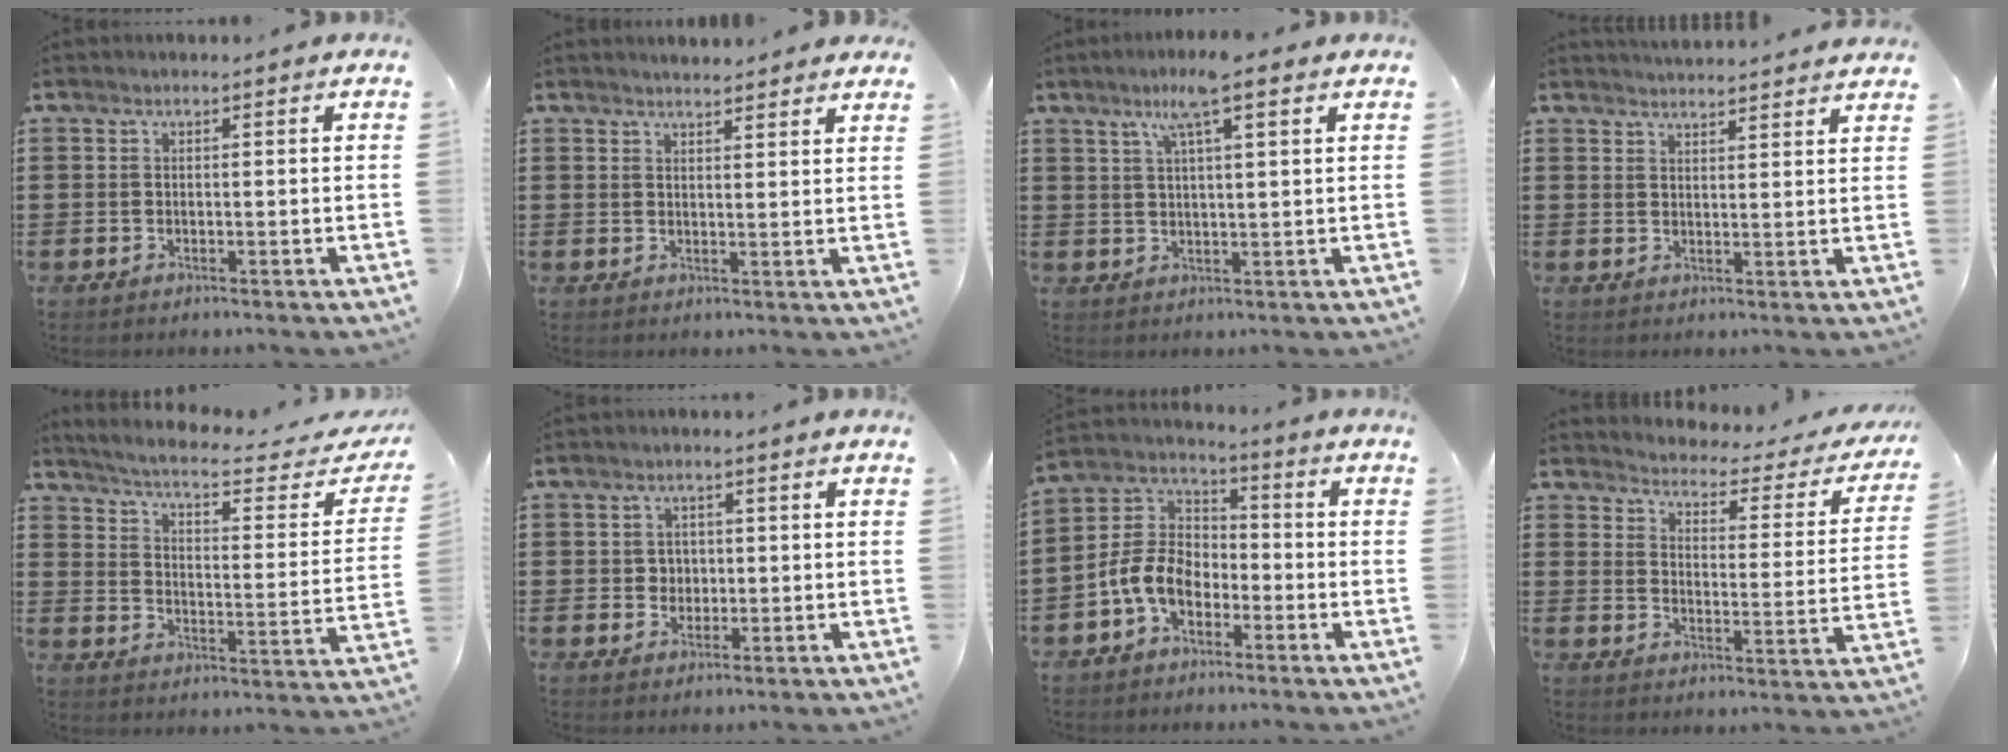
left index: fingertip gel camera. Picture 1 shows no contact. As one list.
[{"total": 2.3, "force": [2.3, 0.0, 0.1], "torque": [-0.008, -0.003, 0.045]}, {"total": 6.5, "force": [4.0, 0.4, 5.1], "torque": [-0.099, 0.003, 0.065]}, {"total": 2.9, "force": [2.9, -0.2, 0.0], "torque": [-0.008, -0.012, 0.054]}, {"total": 4.0, "force": [3.4, -0.1, 2.0], "torque": [-0.062, -0.035, 0.049]}, {"total": 2.4, "force": [0.3, 2.3, 0.7], "torque": [-0.022, 0.009, 0.001]}, {"total": 7.7, "force": [-3.9, 5.0, 4.3], "torque": [-0.130, 0.001, -0.089]}, {"total": 2.3, "force": [2.3, 0.2, 0.0], "torque": [-0.022, -0.029, 0.029]}]